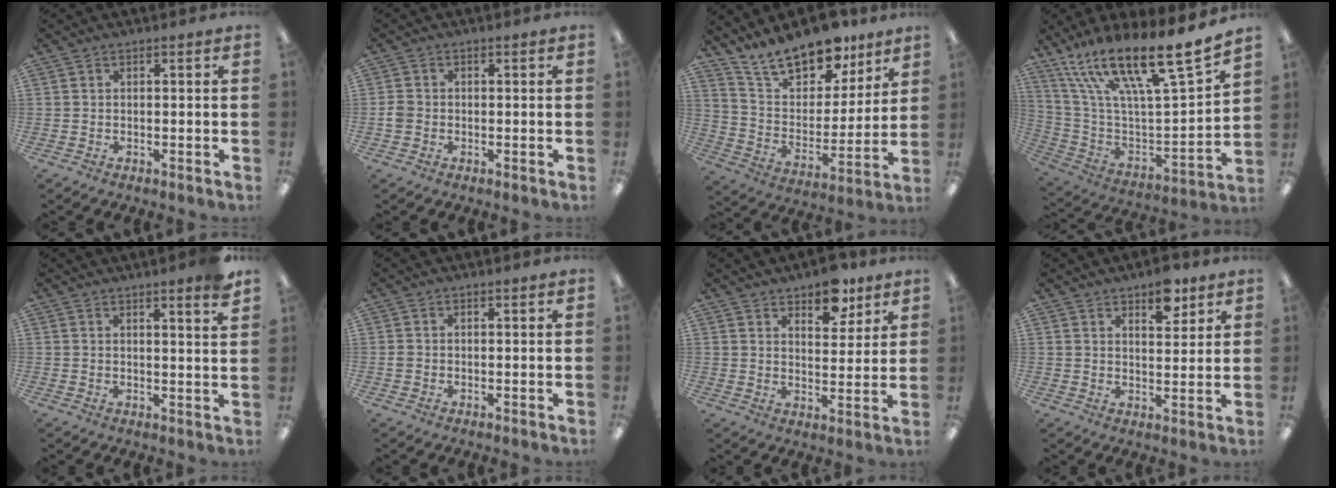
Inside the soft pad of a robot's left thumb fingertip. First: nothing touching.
{"total": 2.2, "force": [-0.4, 1.9, 1.0], "torque": [-0.016, 0.004, -0.008]}
{"total": 16.9, "force": [13.7, 7.4, 6.7], "torque": [-0.117, -0.095, 0.244]}
{"total": 21.1, "force": [16.2, 3.4, 13.1], "torque": [-0.219, -0.118, 0.264]}
{"total": 3.8, "force": [3.2, -0.3, 2.0], "torque": [-0.032, -0.021, 0.052]}
{"total": 0.7, "force": [0.0, 0.6, 0.2], "torque": [-0.004, 0.005, -0.001]}
{"total": 8.6, "force": [6.7, 4.0, 3.6], "torque": [-0.026, -0.041, 0.113]}
{"total": 7.3, "force": [5.2, 3.4, 4.0], "torque": [-0.035, -0.032, 0.084]}